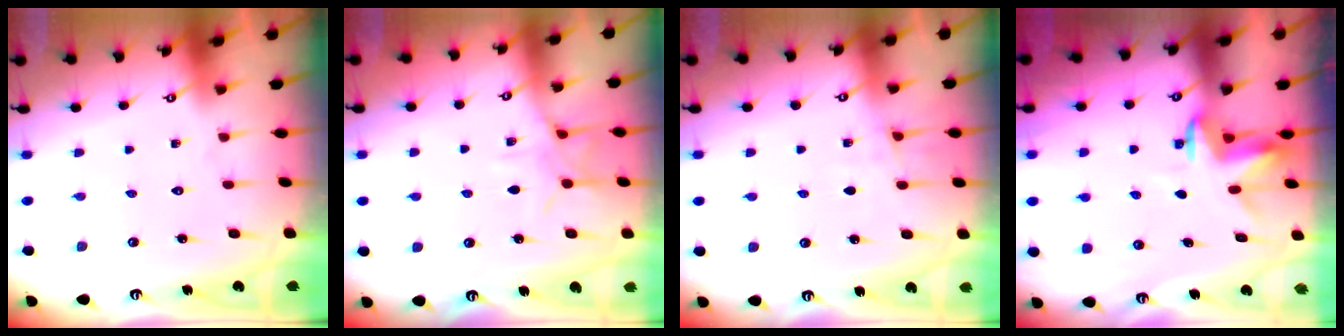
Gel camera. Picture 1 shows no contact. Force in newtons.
{"total": 8.5, "press": 8.5, "slide": 0.6}
{"total": 4.8, "press": 4.7, "slide": 0.5}
{"total": 3.8, "press": 3.8, "slide": 0.3}